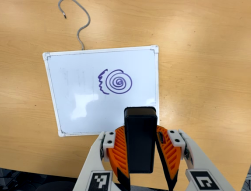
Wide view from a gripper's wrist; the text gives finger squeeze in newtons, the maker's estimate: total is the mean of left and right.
{"total": 7.7, "left": 5.9, "right": 9.6}